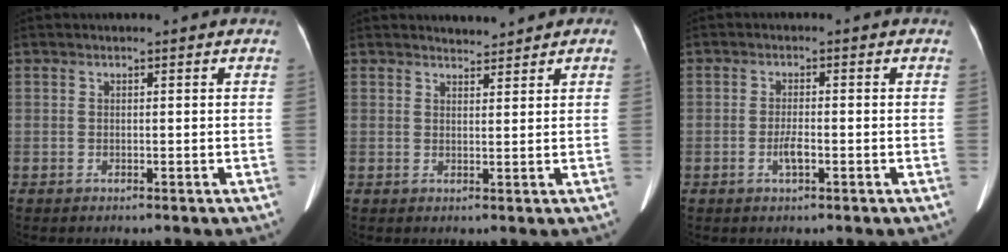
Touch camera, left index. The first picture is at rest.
{"total": 1.8, "force": [1.8, 0.2, -0.1], "torque": [-0.003, 0.005, 0.031]}
{"total": 2.3, "force": [-0.9, 0.4, 2.1], "torque": [-0.042, -0.001, -0.015]}